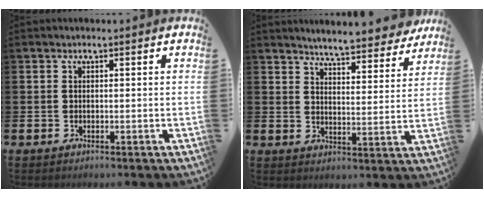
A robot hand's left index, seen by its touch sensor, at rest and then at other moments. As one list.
[{"total": 5.9, "force": [5.8, 0.4, 1.1], "torque": [-0.032, -0.040, 0.098]}]